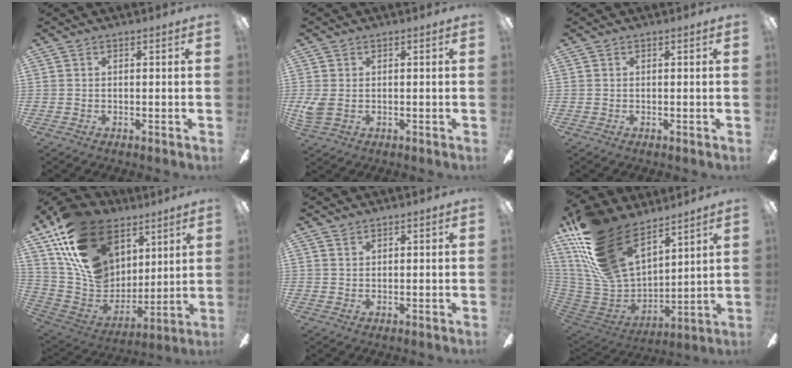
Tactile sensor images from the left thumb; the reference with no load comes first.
{"total": 3.4, "force": [0.4, 2.4, 2.3], "torque": [-0.049, -0.003, 0.004]}
{"total": 0.0}
{"total": 23.3, "force": [11.9, 16.1, 11.9], "torque": [-0.235, -0.048, 0.230]}
{"total": 1.5, "force": [1.3, 0.7, 0.2], "torque": [-0.006, 0.000, 0.025]}
{"total": 25.2, "force": [16.0, 12.7, 14.7], "torque": [-0.314, -0.085, 0.292]}